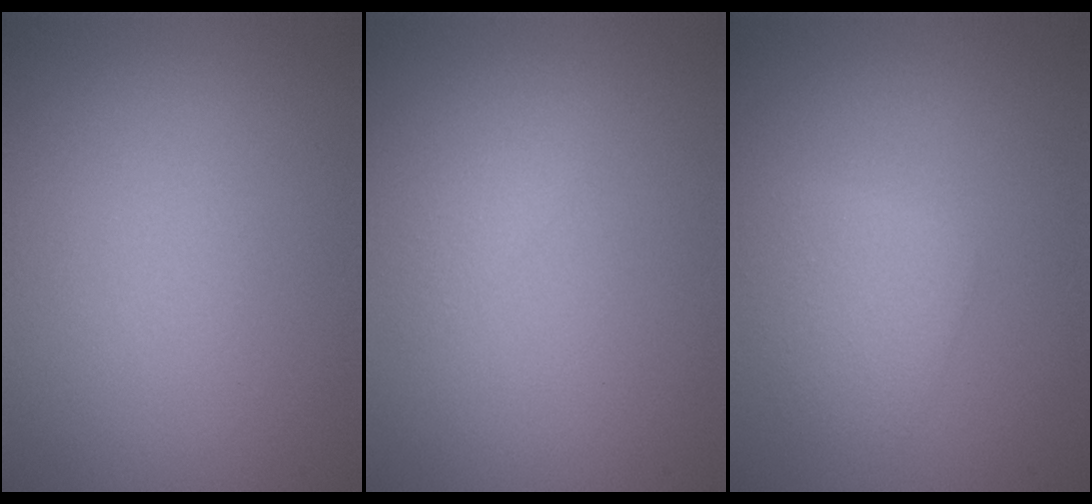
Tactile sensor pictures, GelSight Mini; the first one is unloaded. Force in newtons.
{"total": 0.8, "press": 0.8, "slide": 0.0}
{"total": 2.1, "press": 2.1, "slide": 0.1}